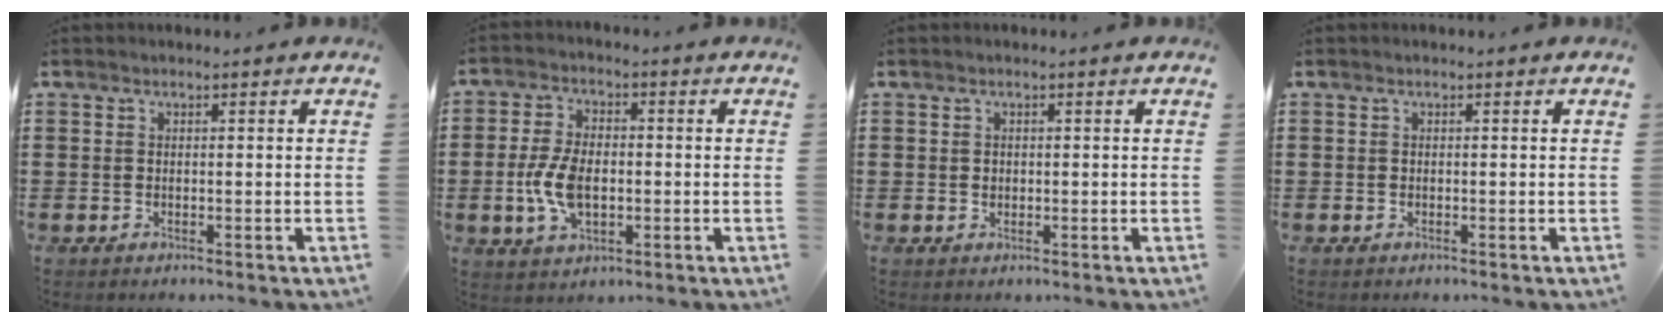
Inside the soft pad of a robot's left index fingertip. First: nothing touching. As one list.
[{"total": 7.5, "force": [-1.0, 4.2, 6.1], "torque": [-0.148, -0.004, -0.026]}, {"total": 0.7, "force": [0.2, 0.5, 0.4], "torque": [-0.009, 0.003, 0.004]}, {"total": 0.0}]